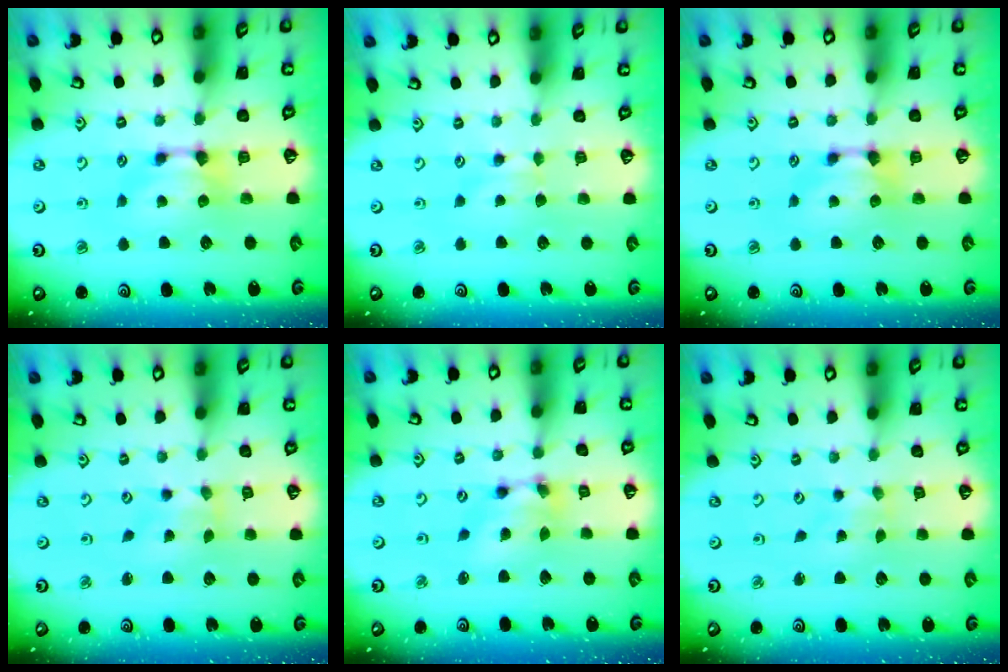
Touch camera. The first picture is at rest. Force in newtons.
{"total": 2.4, "press": 2.4, "slide": 0.4}
{"total": 0.0}
{"total": 2.7, "press": 2.5, "slide": 1.0}
{"total": 3.9, "press": 3.5, "slide": 1.7}
{"total": 5.1, "press": 5.1, "slide": 0.4}